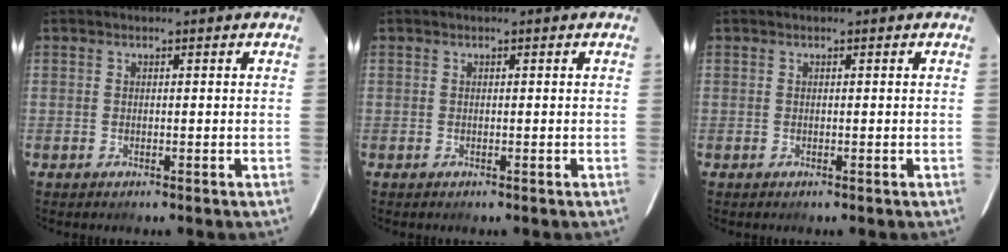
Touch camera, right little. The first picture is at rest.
{"total": 0.0}
{"total": 0.0}